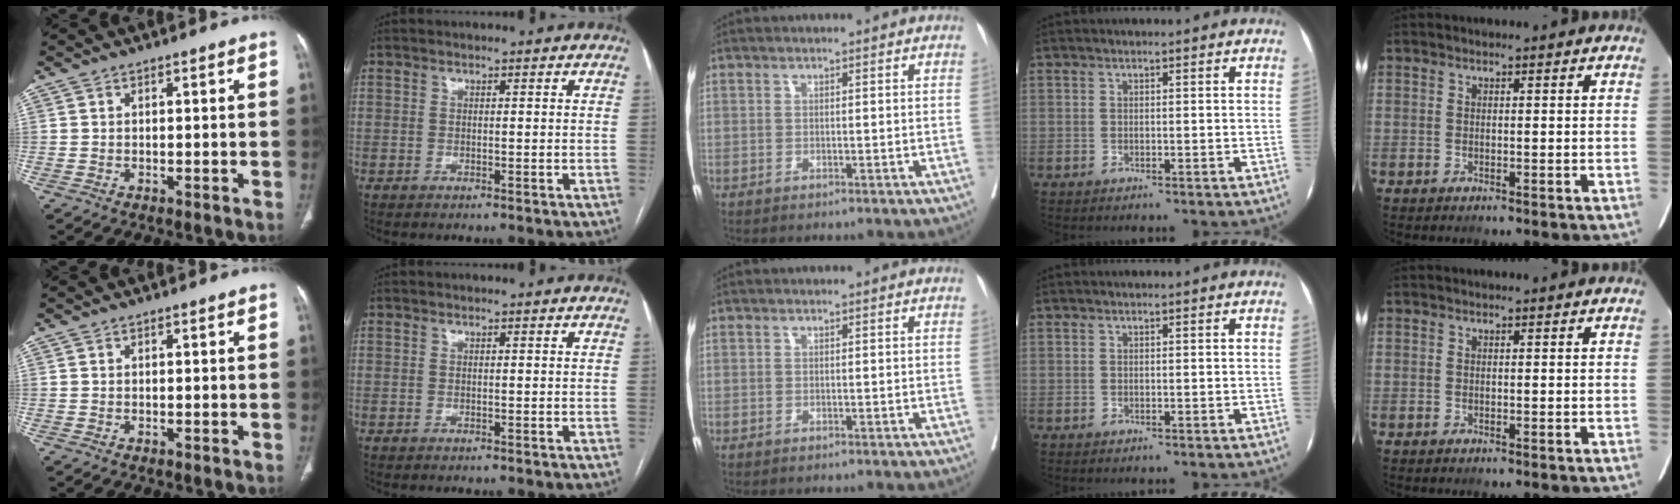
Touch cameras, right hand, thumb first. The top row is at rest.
{}